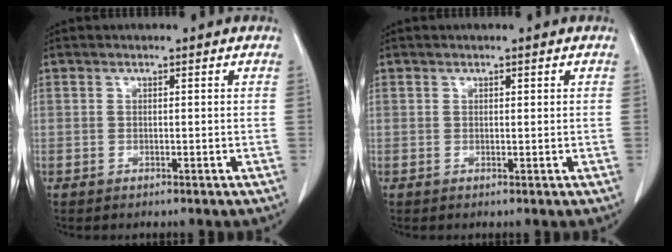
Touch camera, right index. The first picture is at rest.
{"total": 0.0}